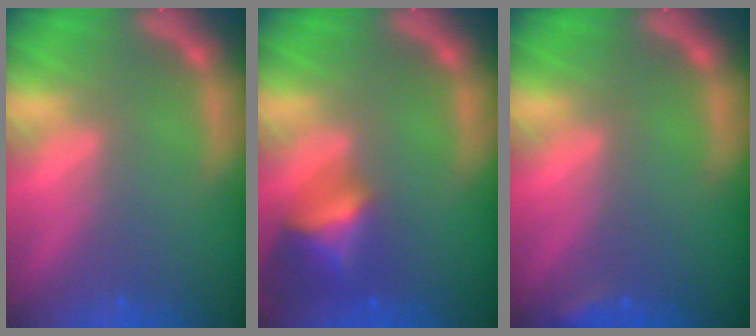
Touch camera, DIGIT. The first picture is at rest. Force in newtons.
{"total": 4.9}
{"total": 1.4}